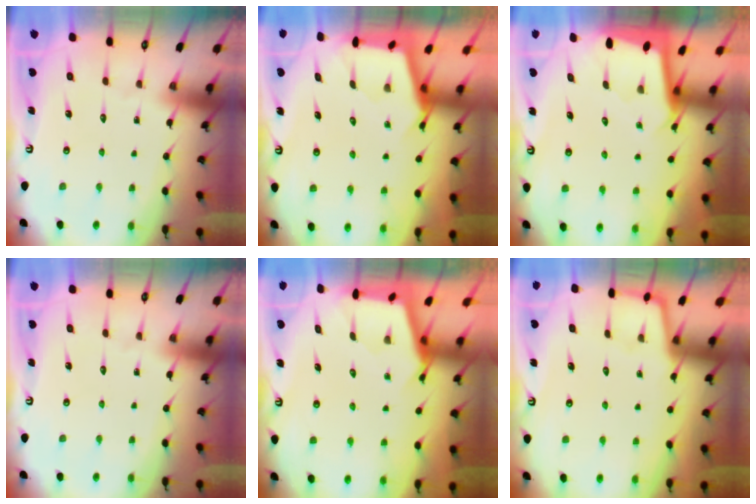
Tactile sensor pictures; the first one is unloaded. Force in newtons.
{"total": 2.8, "press": 2.8, "slide": 0.3}
{"total": 2.0, "press": 2.0, "slide": 0.1}
{"total": 0.0}
{"total": 2.6, "press": 2.6, "slide": 0.3}
{"total": 1.4, "press": 1.3, "slide": 0.3}